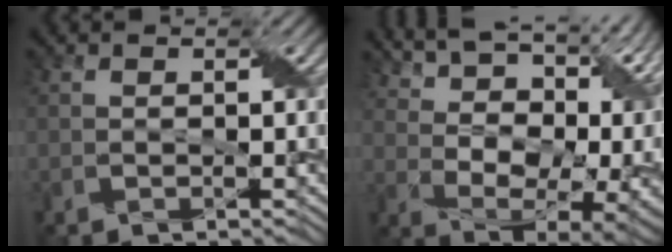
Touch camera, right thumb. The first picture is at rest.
{"total": 19.3, "force": [10.0, 9.3, 13.6], "torque": [-0.212, 0.038, 0.180]}